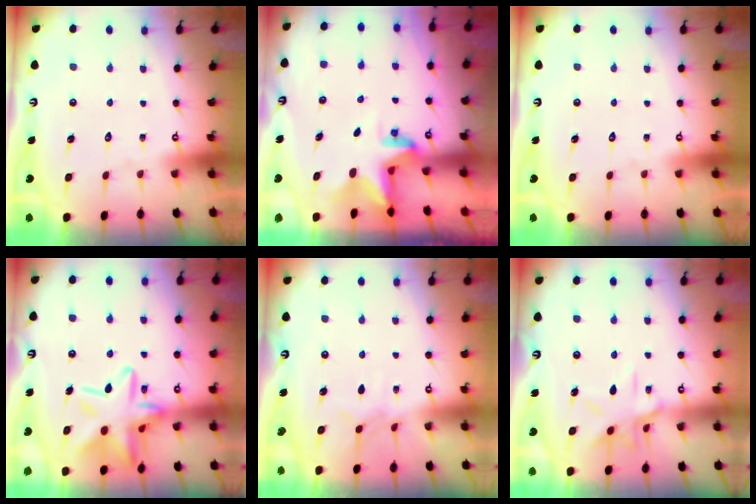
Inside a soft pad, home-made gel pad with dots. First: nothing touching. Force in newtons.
{"total": 3.0, "press": 3.0, "slide": 0.1}
{"total": 0.0}
{"total": 18.2, "press": 18.1, "slide": 1.3}
{"total": 3.7, "press": 3.6, "slide": 0.6}
{"total": 10.2, "press": 10.2, "slide": 0.6}